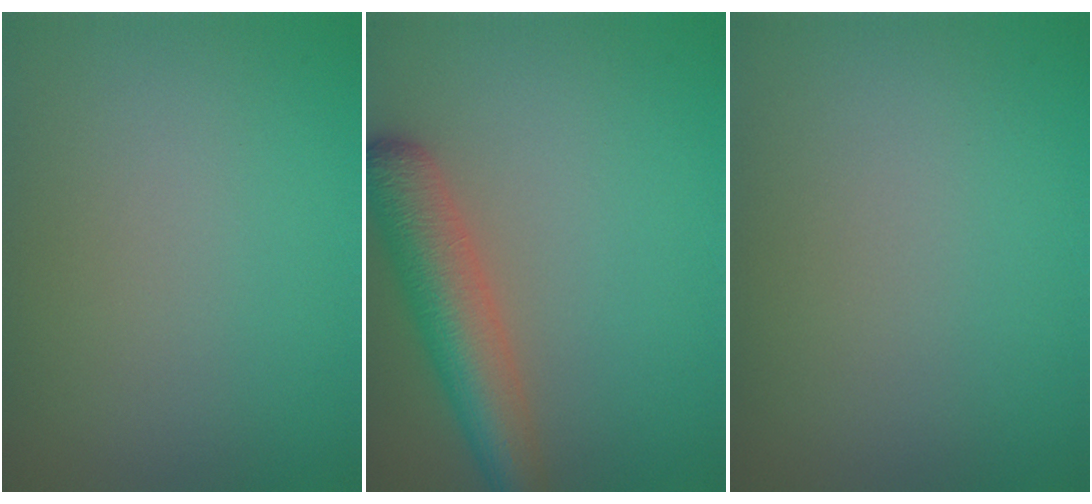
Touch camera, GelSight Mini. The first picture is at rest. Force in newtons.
{"total": 5.8, "press": 5.8, "slide": 0.2}
{"total": 0.0}